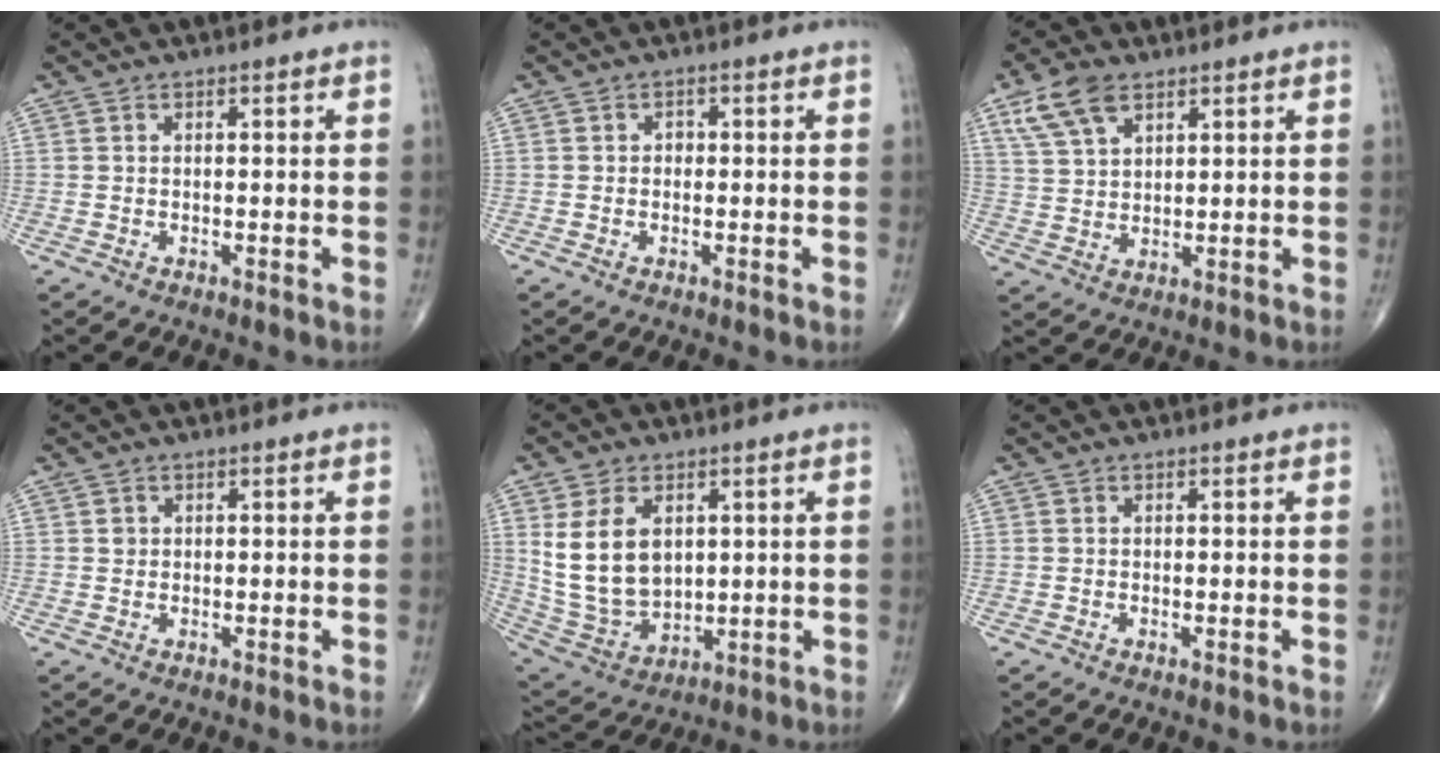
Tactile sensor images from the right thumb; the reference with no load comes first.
{"total": 0.9, "force": [-0.1, 0.8, 0.5], "torque": [0.000, 0.004, -0.006]}
{"total": 8.2, "force": [4.7, 4.4, 5.1], "torque": [-0.093, -0.008, 0.098]}
{"total": 0.9, "force": [0.2, 0.8, 0.3], "torque": [0.001, 0.001, 0.003]}
{"total": 13.7, "force": [3.2, 9.2, 9.6], "torque": [-0.165, -0.016, 0.081]}
{"total": 0.0}